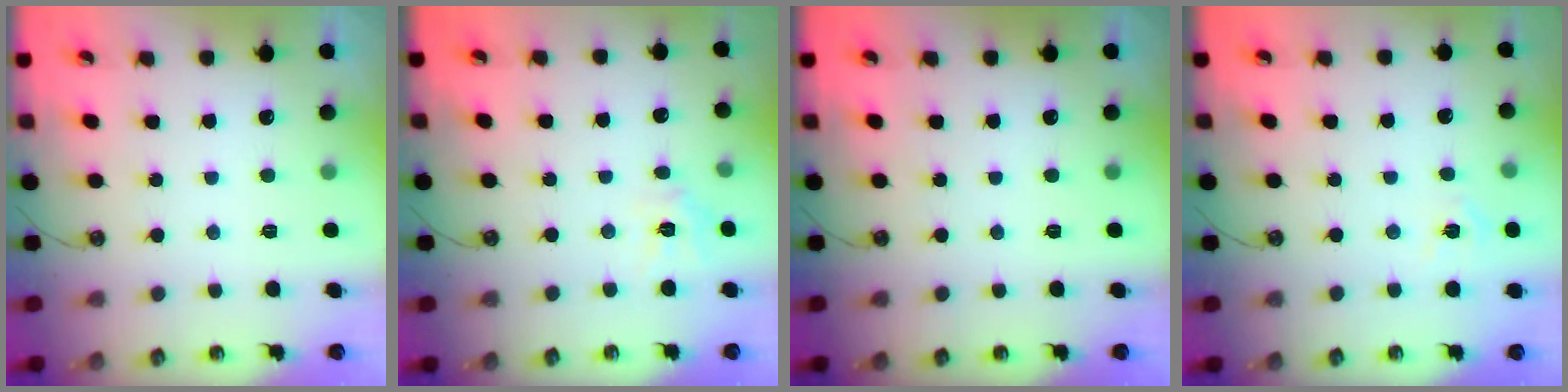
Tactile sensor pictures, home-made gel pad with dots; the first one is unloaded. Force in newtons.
{"total": 6.8, "press": 6.7, "slide": 0.4}
{"total": 0.0}
{"total": 5.9, "press": 5.9, "slide": 0.6}